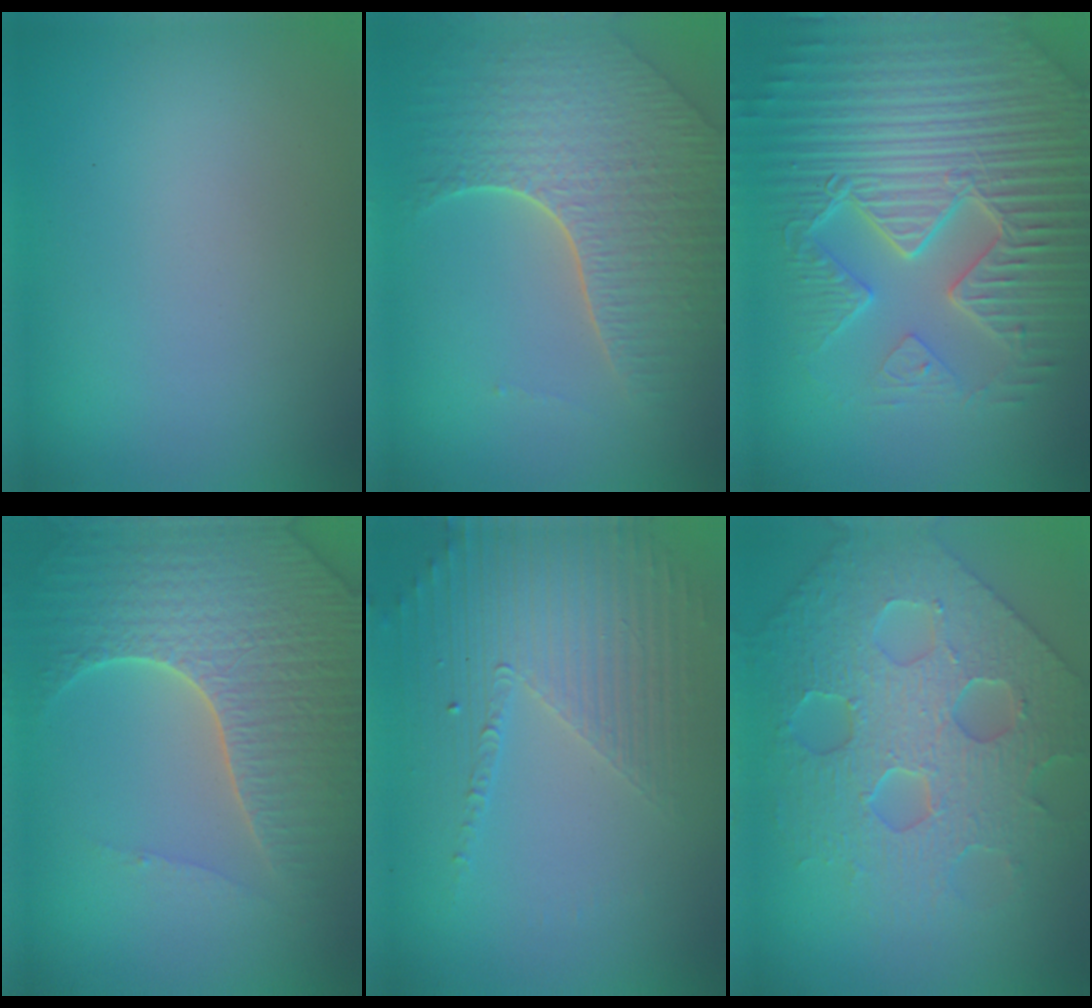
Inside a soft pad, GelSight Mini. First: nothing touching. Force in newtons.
{"total": 7.2, "press": 5.2, "slide": 5.0}
{"total": 9.5, "press": 6.8, "slide": 6.7}
{"total": 7.0, "press": 6.8, "slide": 1.7}
{"total": 5.0, "press": 3.2, "slide": 3.8}
{"total": 6.9, "press": 6.1, "slide": 3.3}